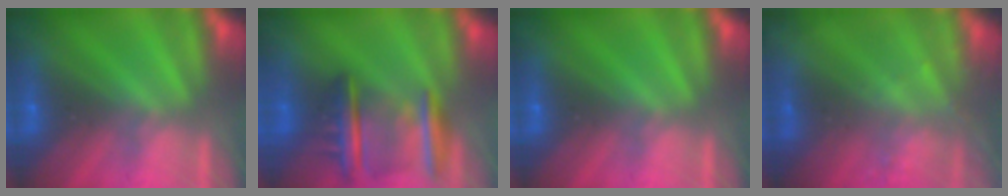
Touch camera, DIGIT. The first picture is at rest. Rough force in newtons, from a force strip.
{"total": 8.9}
{"total": 0.0}
{"total": 2.4}